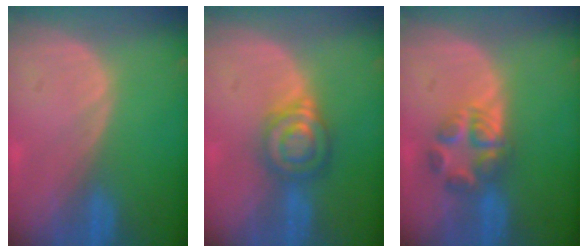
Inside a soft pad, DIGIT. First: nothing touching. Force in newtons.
{"total": 6.0, "press": 5.9, "slide": 1.0}
{"total": 5.6, "press": 5.5, "slide": 1.1}